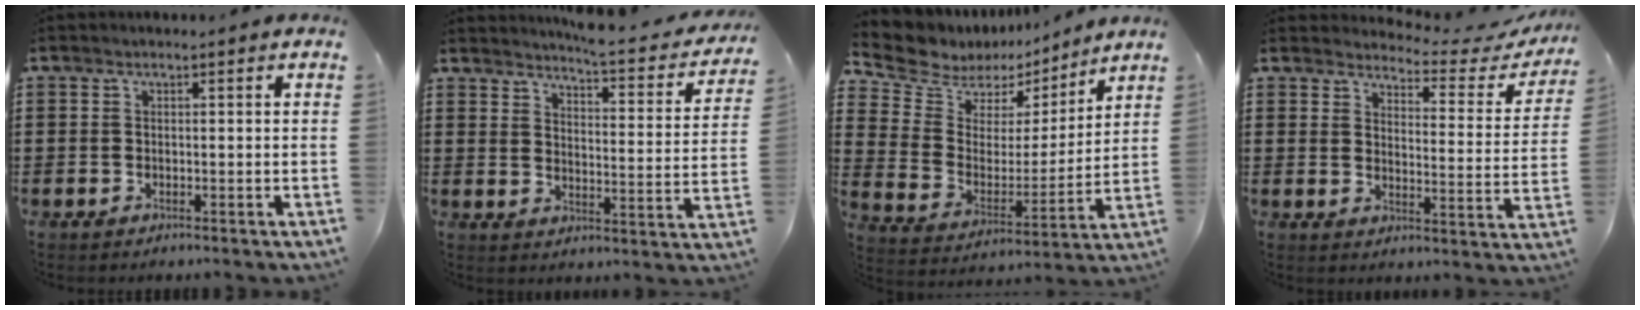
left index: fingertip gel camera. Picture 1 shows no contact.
{"total": 4.6, "force": [4.4, -0.3, 1.4], "torque": [-0.042, -0.032, 0.069]}
{"total": 6.4, "force": [5.3, 3.6, 0.1], "torque": [-0.049, -0.042, 0.091]}
{"total": 3.5, "force": [3.3, 0.5, 1.1], "torque": [-0.036, -0.026, 0.049]}